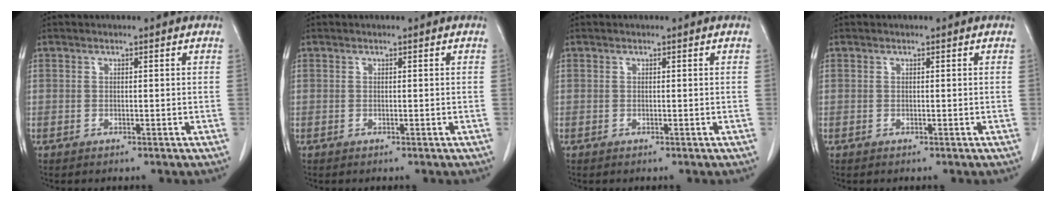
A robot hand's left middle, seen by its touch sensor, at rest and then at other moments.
{"total": 0.0}
{"total": 0.0}
{"total": 0.0}